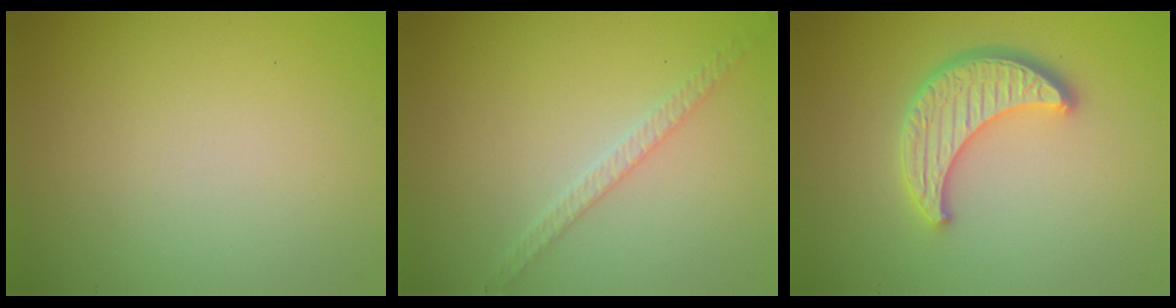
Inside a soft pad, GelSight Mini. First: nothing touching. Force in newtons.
{"total": 1.9, "press": 1.9, "slide": 0.4}
{"total": 4.4, "press": 3.8, "slide": 2.3}